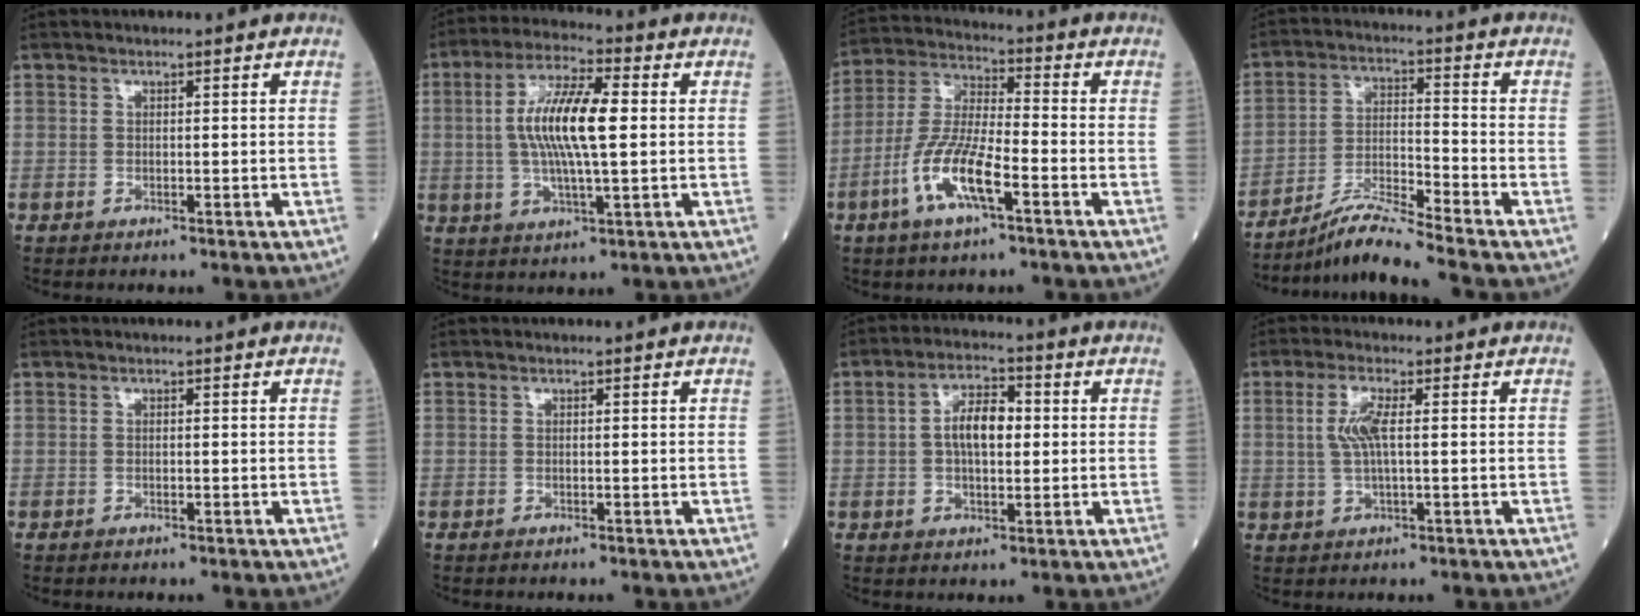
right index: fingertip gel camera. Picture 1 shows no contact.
{"total": 11.4, "force": [0.9, 2.2, 11.1], "torque": [-0.216, 0.010, 0.015]}
{"total": 10.7, "force": [-4.6, 2.0, 9.4], "torque": [-0.196, -0.003, -0.090]}
{"total": 8.0, "force": [-7.1, -1.8, 3.2], "torque": [-0.068, -0.016, -0.130]}
{"total": 0.0}
{"total": 0.0}
{"total": 6.6, "force": [0.6, 2.9, 5.9], "torque": [-0.111, 0.013, 0.005]}
{"total": 4.3, "force": [0.6, 0.8, 4.2], "torque": [-0.094, 0.005, 0.012]}